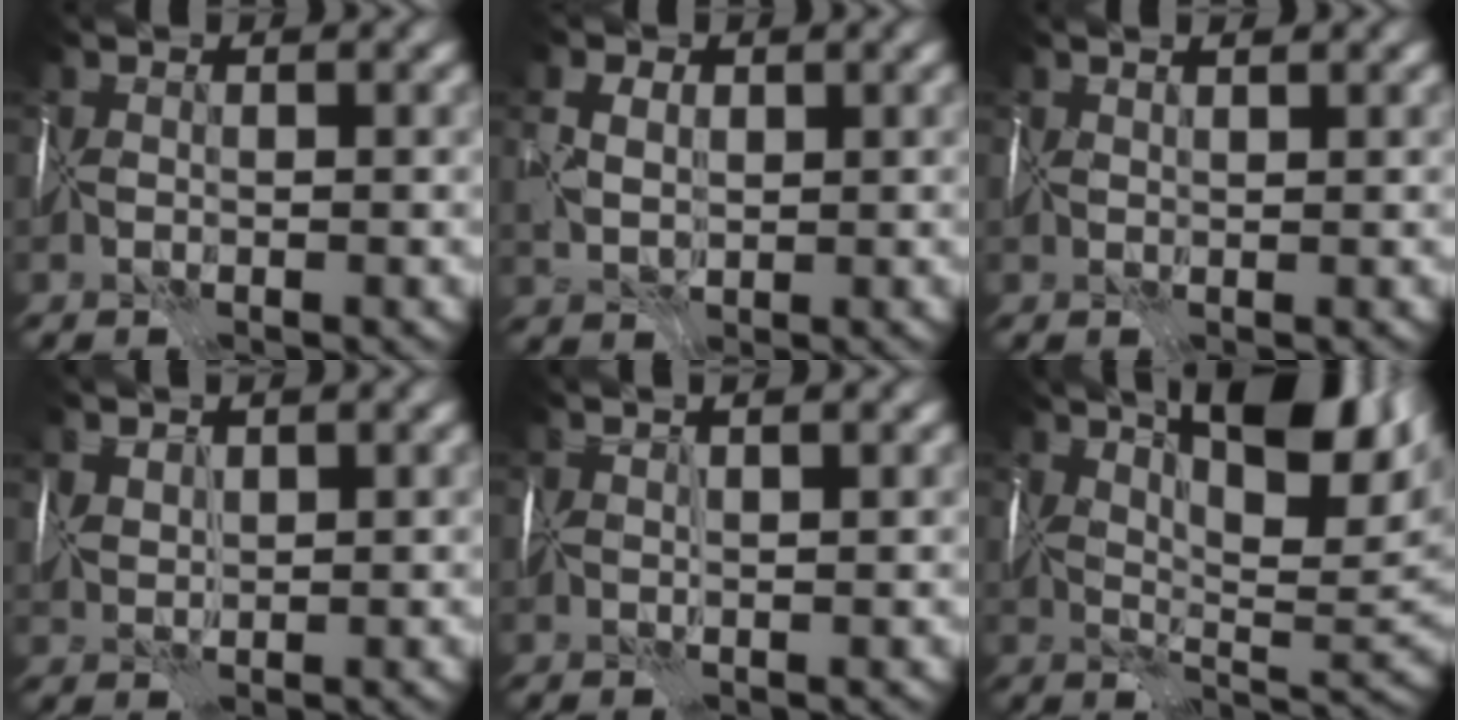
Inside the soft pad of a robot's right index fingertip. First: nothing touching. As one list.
[{"total": 3.9, "force": [1.3, 3.0, 2.1], "torque": [-0.041, 0.024, 0.010]}, {"total": 1.8, "force": [1.5, 0.4, 1.0], "torque": [-0.002, 0.019, 0.009]}, {"total": 2.2, "force": [1.9, 0.7, 0.9], "torque": [-0.026, 0.011, 0.038]}, {"total": 4.3, "force": [2.5, 1.2, 3.4], "torque": [-0.033, 0.033, 0.017]}, {"total": 14.1, "force": [7.3, 4.8, 11.1], "torque": [-0.167, 0.023, 0.114]}]